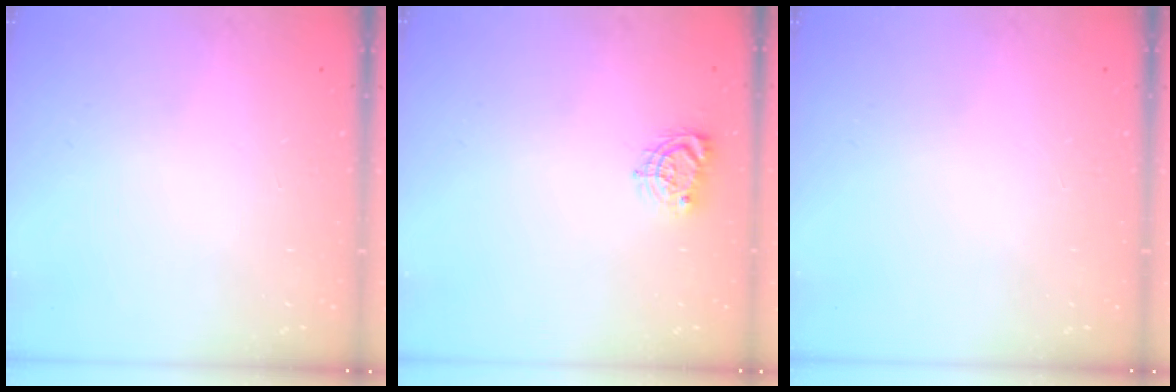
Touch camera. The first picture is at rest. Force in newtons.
{"total": 6.0, "press": 6.0, "slide": 0.4}
{"total": 0.0}